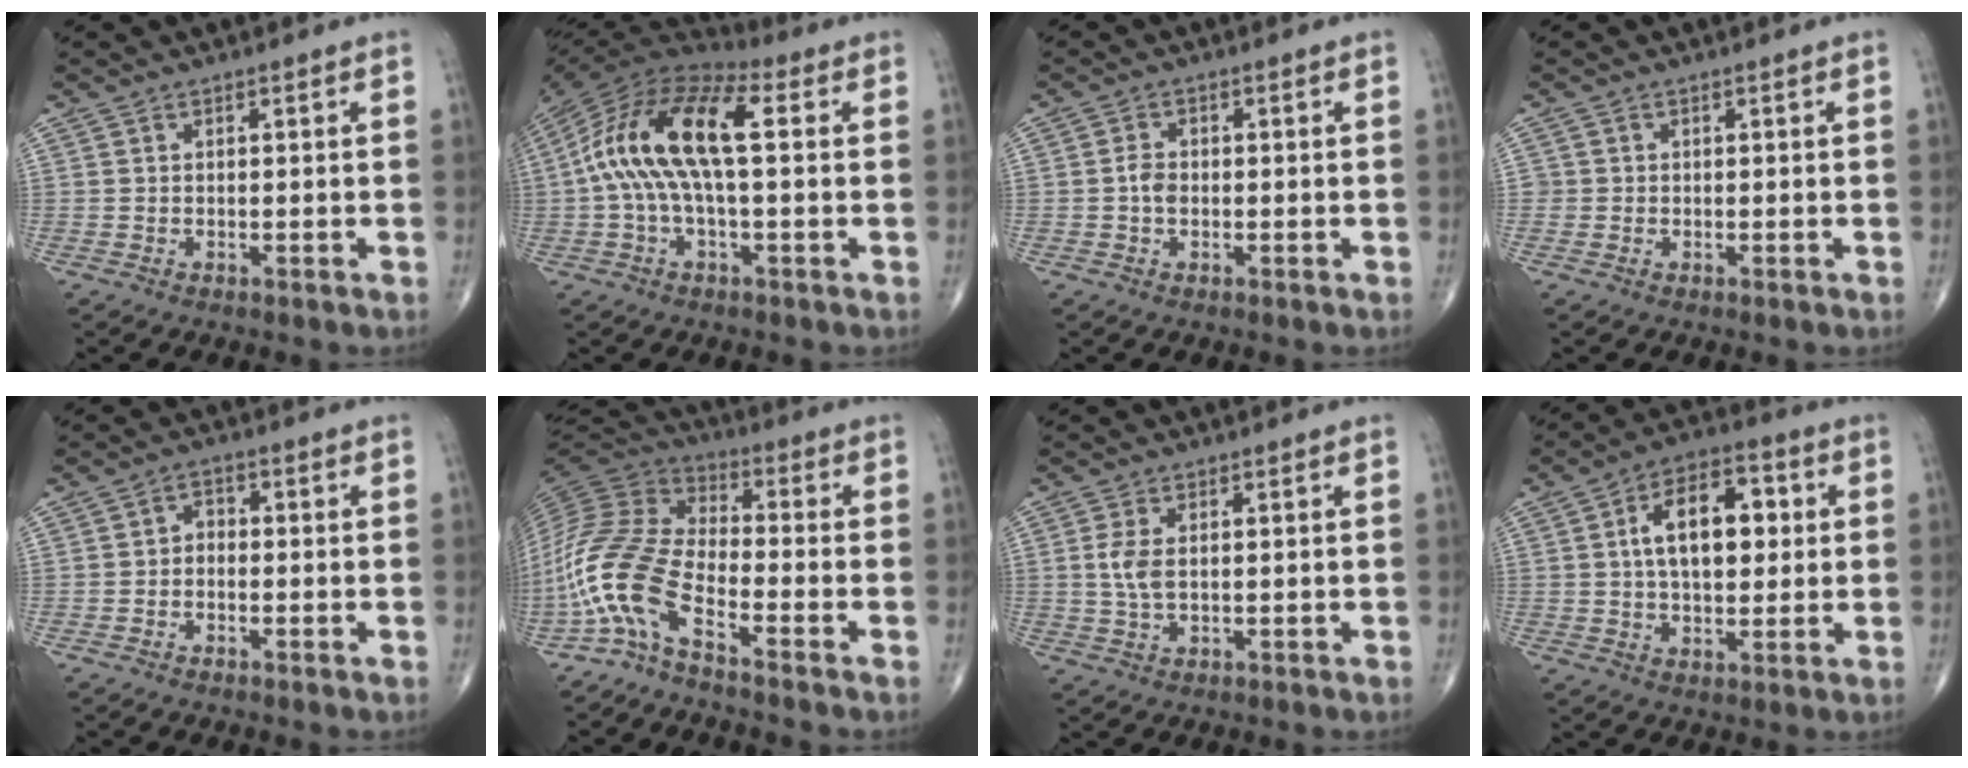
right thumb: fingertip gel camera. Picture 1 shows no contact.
{"total": 17.0, "force": [1.5, 6.9, 15.5], "torque": [-0.307, 0.043, 0.018]}
{"total": 2.2, "force": [-0.3, 1.5, 1.6], "torque": [-0.025, 0.006, -0.010]}
{"total": 0.8, "force": [-0.1, 0.8, 0.0], "torque": [0.005, 0.005, -0.003]}
{"total": 2.2, "force": [-0.6, 1.7, 1.3], "torque": [-0.007, 0.014, -0.022]}
{"total": 13.4, "force": [-7.8, 4.1, 10.1], "torque": [-0.230, 0.060, -0.165]}
{"total": 3.8, "force": [0.5, 1.9, 3.2], "torque": [-0.077, -0.001, 0.012]}
{"total": 13.4, "force": [2.2, 7.6, 10.8], "torque": [-0.147, 0.015, 0.031]}